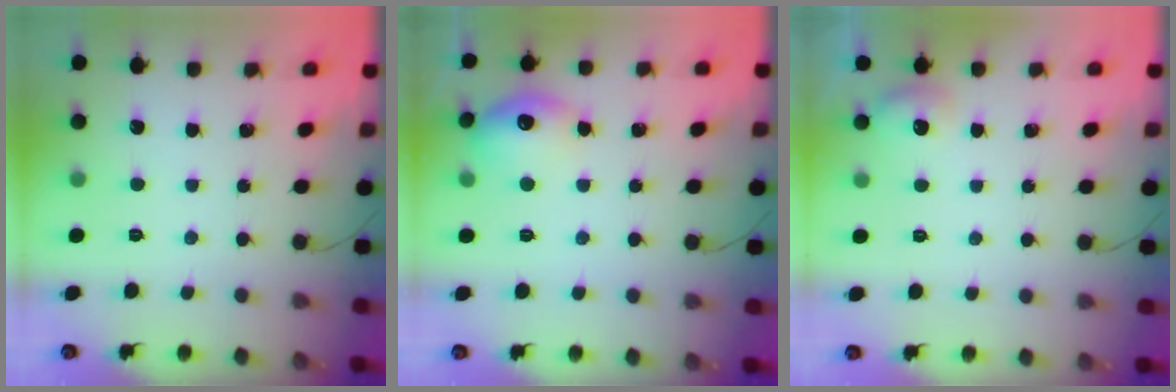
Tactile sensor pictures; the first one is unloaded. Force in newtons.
{"total": 11.8, "press": 11.8, "slide": 0.6}
{"total": 5.6, "press": 5.5, "slide": 1.4}